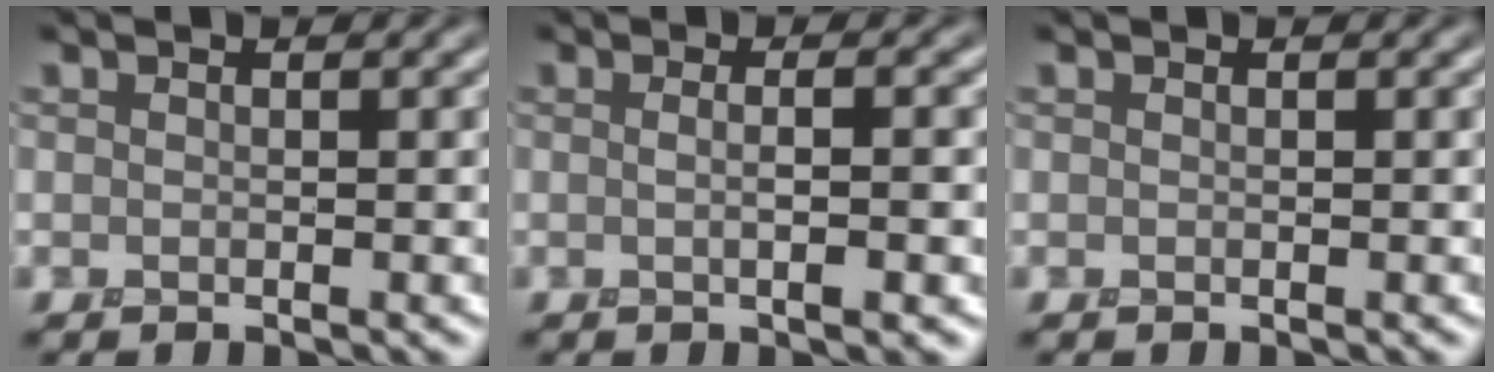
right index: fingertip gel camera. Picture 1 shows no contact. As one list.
[{"total": 3.1, "force": [0.1, 0.8, 3.0], "torque": [-0.029, -0.001, -0.007]}, {"total": 0.0}]